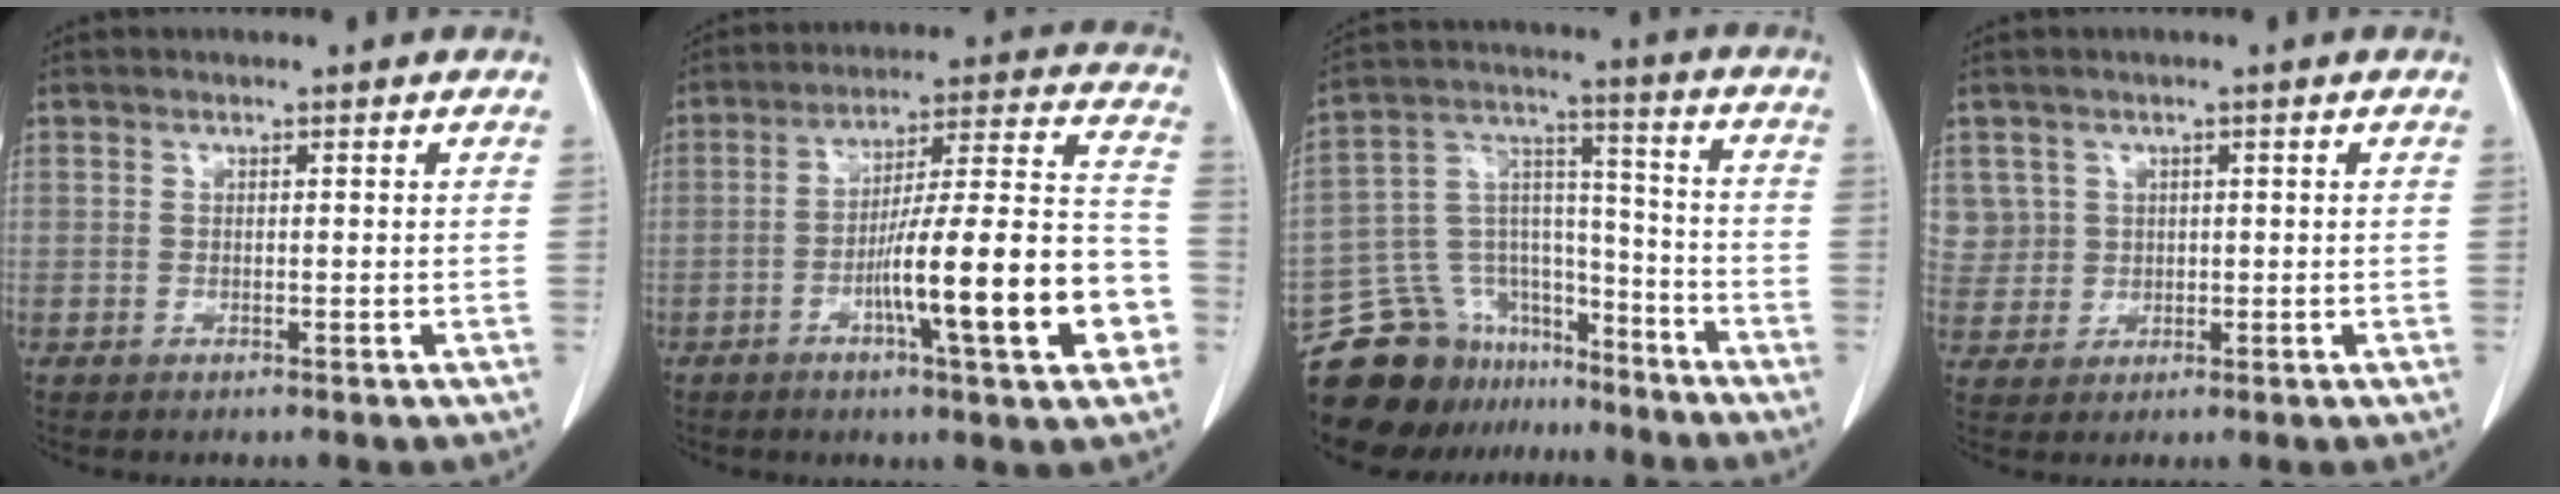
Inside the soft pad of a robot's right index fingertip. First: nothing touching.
{"total": 17.9, "force": [-6.0, 1.4, 16.8], "torque": [-0.242, 0.014, -0.089]}
{"total": 15.5, "force": [-12.8, 8.3, 3.0], "torque": [-0.057, 0.076, -0.218]}
{"total": 4.2, "force": [1.3, 4.0, -0.3], "torque": [0.018, 0.009, 0.030]}